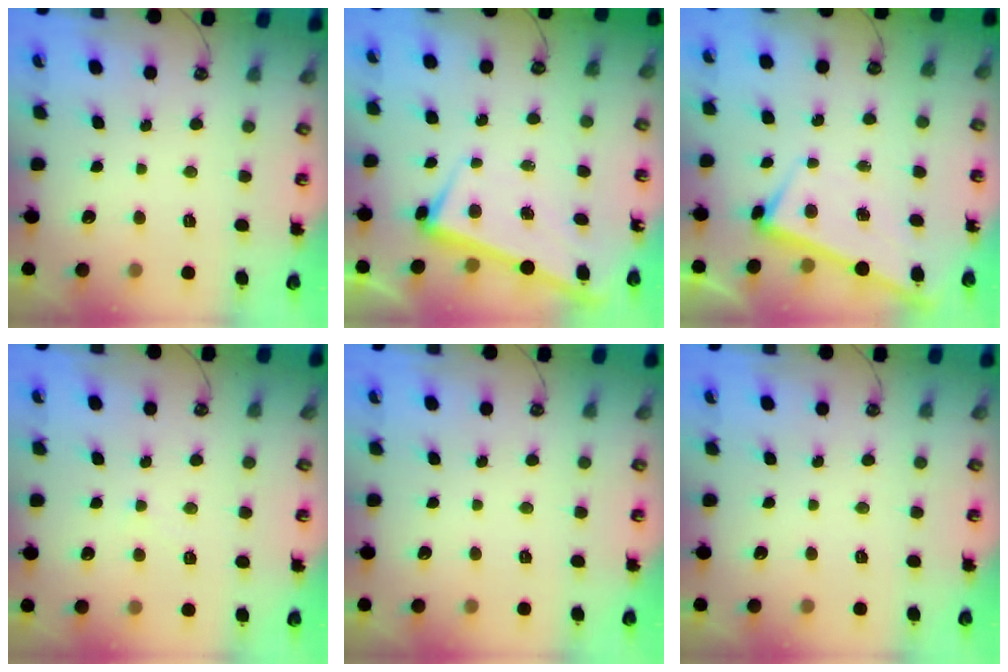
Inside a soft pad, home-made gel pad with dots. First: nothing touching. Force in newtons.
{"total": 2.5, "press": 2.4, "slide": 0.7}
{"total": 2.4, "press": 2.4, "slide": 0.1}
{"total": 0.6, "press": 0.1, "slide": 0.5}
{"total": 0.0}
{"total": 0.0}